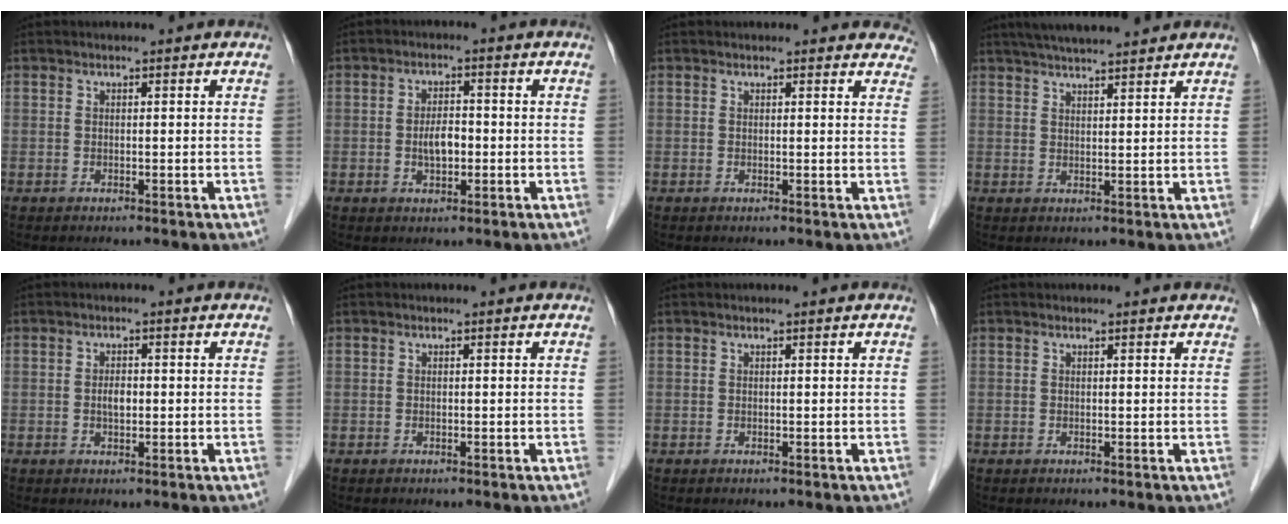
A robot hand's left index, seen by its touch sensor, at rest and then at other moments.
{"total": 3.6, "force": [-0.7, 1.7, 3.1], "torque": [-0.057, 0.004, -0.013]}
{"total": 6.4, "force": [5.9, 2.2, 0.9], "torque": [0.023, -0.005, 0.036]}
{"total": 9.7, "force": [8.6, 0.7, 4.5], "torque": [-0.072, 0.030, 0.123]}
{"total": 1.9, "force": [-0.2, 0.9, 1.6], "torque": [-0.030, 0.002, -0.003]}
{"total": 0.0}
{"total": 0.0}
{"total": 2.1, "force": [1.9, 0.6, 0.5], "torque": [-0.011, 0.007, 0.013]}